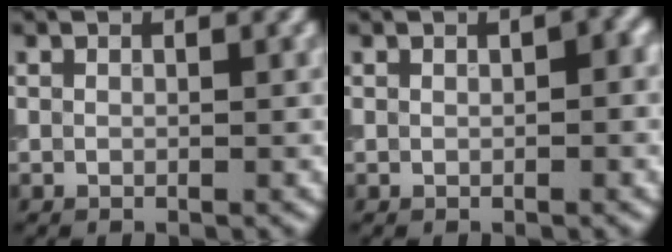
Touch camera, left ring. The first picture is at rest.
{"total": 1.5, "force": [0.2, 0.5, 1.4], "torque": [-0.016, 0.004, 0.005]}